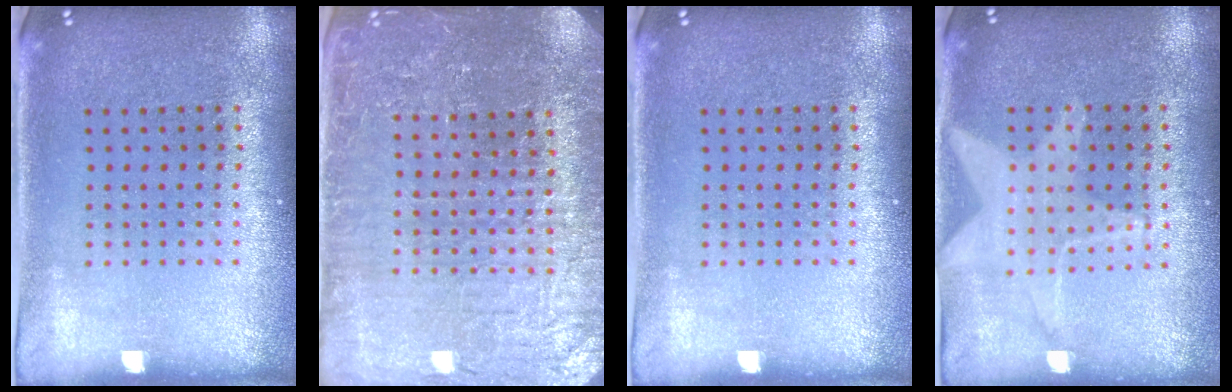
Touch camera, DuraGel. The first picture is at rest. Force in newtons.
{"total": 4.4, "press": 4.2, "slide": 1.3}
{"total": 0.0}
{"total": 1.0, "press": 1.0, "slide": 0.2}